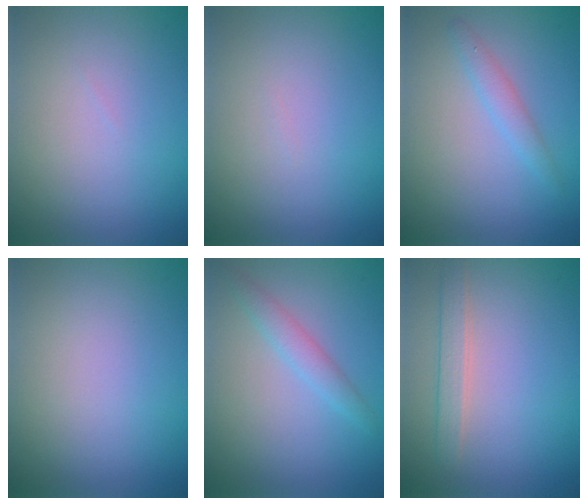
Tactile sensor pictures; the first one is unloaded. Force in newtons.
{"total": 0.0}
{"total": 1.6, "press": 1.6, "slide": 0.1}
{"total": 0.0}
{"total": 1.8, "press": 1.8, "slide": 0.0}
{"total": 2.0, "press": 2.0, "slide": 0.2}